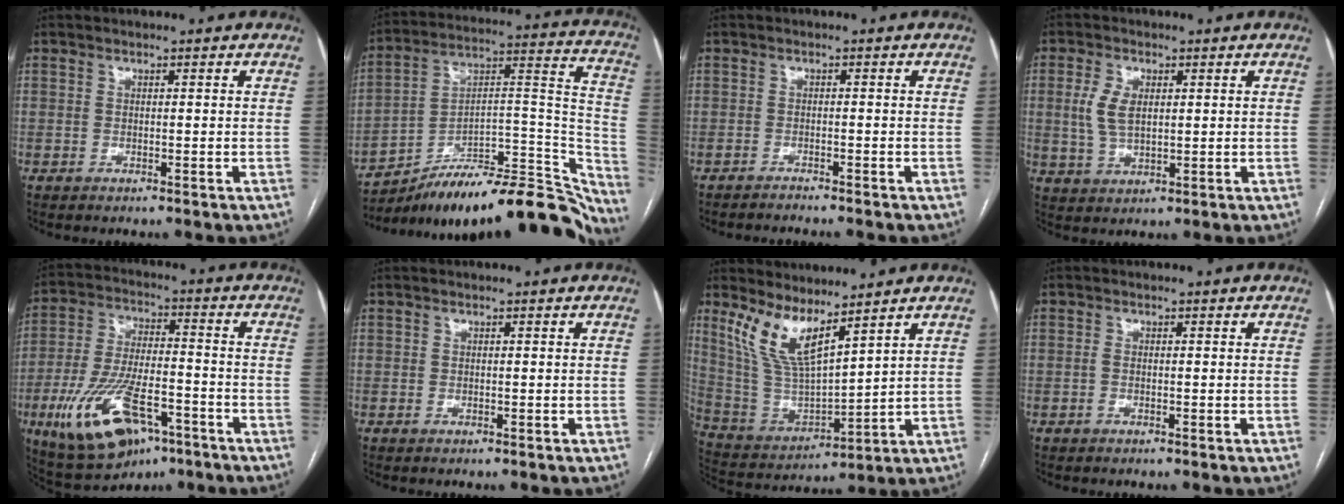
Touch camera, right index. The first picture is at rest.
{"total": 30.7, "force": [-25.8, 7.8, 14.6], "torque": [-0.154, 0.029, -0.373]}
{"total": 2.6, "force": [-2.5, -0.3, 0.7], "torque": [-0.009, -0.003, -0.034]}
{"total": 5.4, "force": [1.1, 2.9, 4.4], "torque": [-0.104, 0.008, 0.027]}
{"total": 17.2, "force": [-8.2, 6.9, 13.5], "torque": [-0.268, -0.006, -0.130]}
{"total": 0.0}
{"total": 10.5, "force": [7.2, 2.3, 7.3], "torque": [-0.163, -0.007, 0.163]}
{"total": 0.5, "force": [-0.2, 0.1, 0.4], "torque": [-0.009, 0.001, -0.005]}